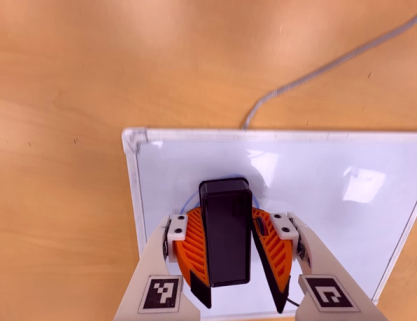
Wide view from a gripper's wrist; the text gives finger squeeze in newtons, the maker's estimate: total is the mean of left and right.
{"total": 10.2, "left": 11.7, "right": 8.8}